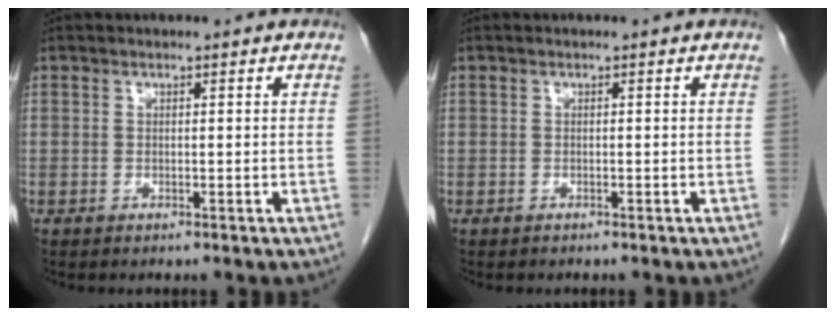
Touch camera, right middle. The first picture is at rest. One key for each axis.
{"total": 0.0}